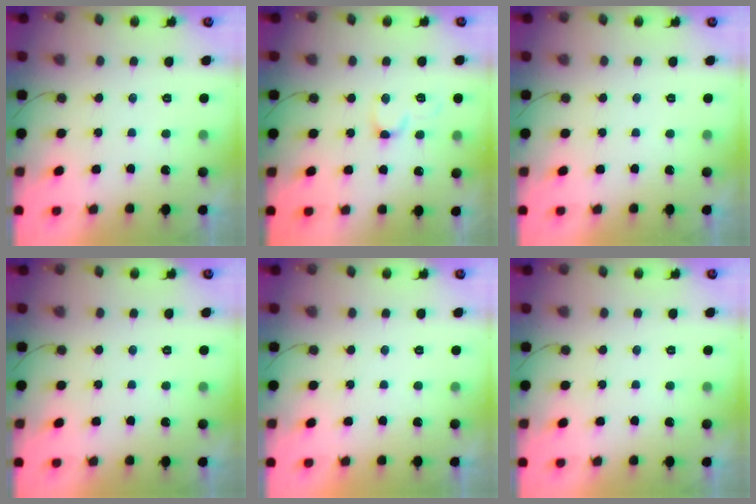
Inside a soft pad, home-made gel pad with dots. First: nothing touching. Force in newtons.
{"total": 4.9, "press": 4.8, "slide": 0.5}
{"total": 0.0}
{"total": 0.0}
{"total": 1.7, "press": 1.7, "slide": 0.0}
{"total": 0.0}